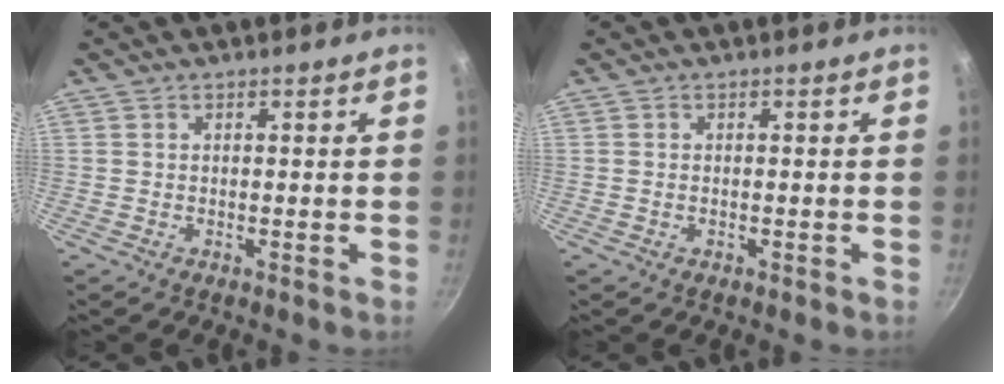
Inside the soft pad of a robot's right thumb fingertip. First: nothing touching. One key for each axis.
{"total": 0.6, "fx": -0.2, "fy": 0.4, "fz": 0.4, "tx": -0.007, "ty": 0.002, "tz": -0.003}